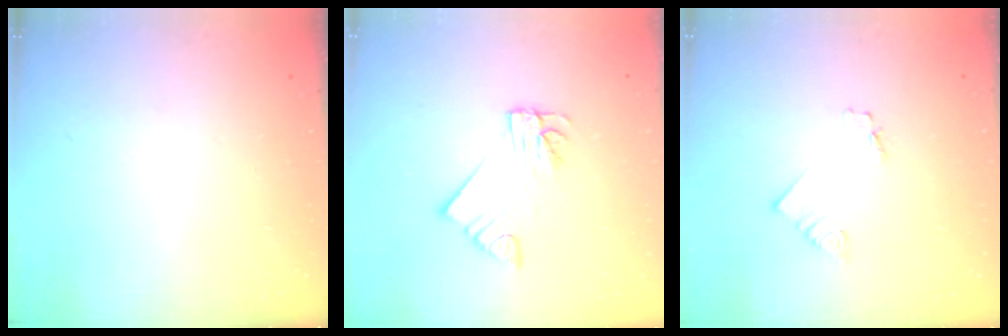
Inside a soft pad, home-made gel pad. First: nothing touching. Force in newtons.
{"total": 5.9, "press": 5.9, "slide": 0.7}
{"total": 1.2, "press": 1.2, "slide": 0.1}